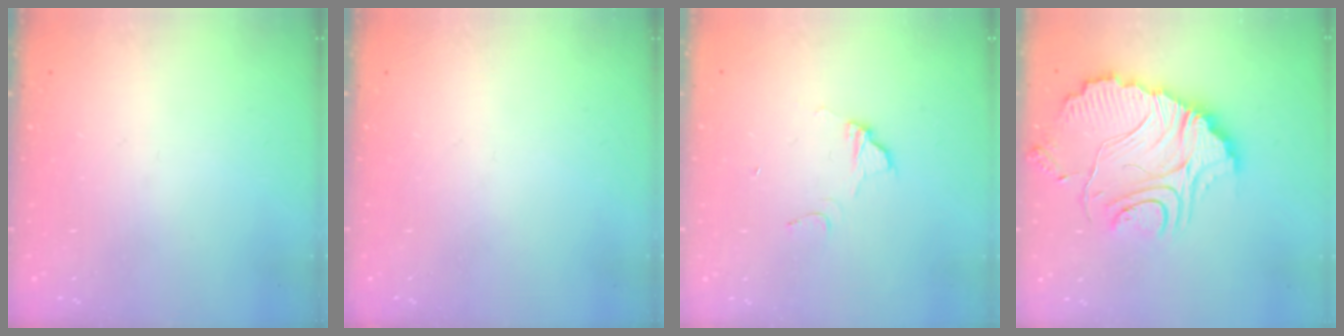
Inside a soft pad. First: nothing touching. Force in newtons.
{"total": 0.0}
{"total": 5.7, "press": 5.7, "slide": 0.4}
{"total": 18.5, "press": 18.4, "slide": 1.7}